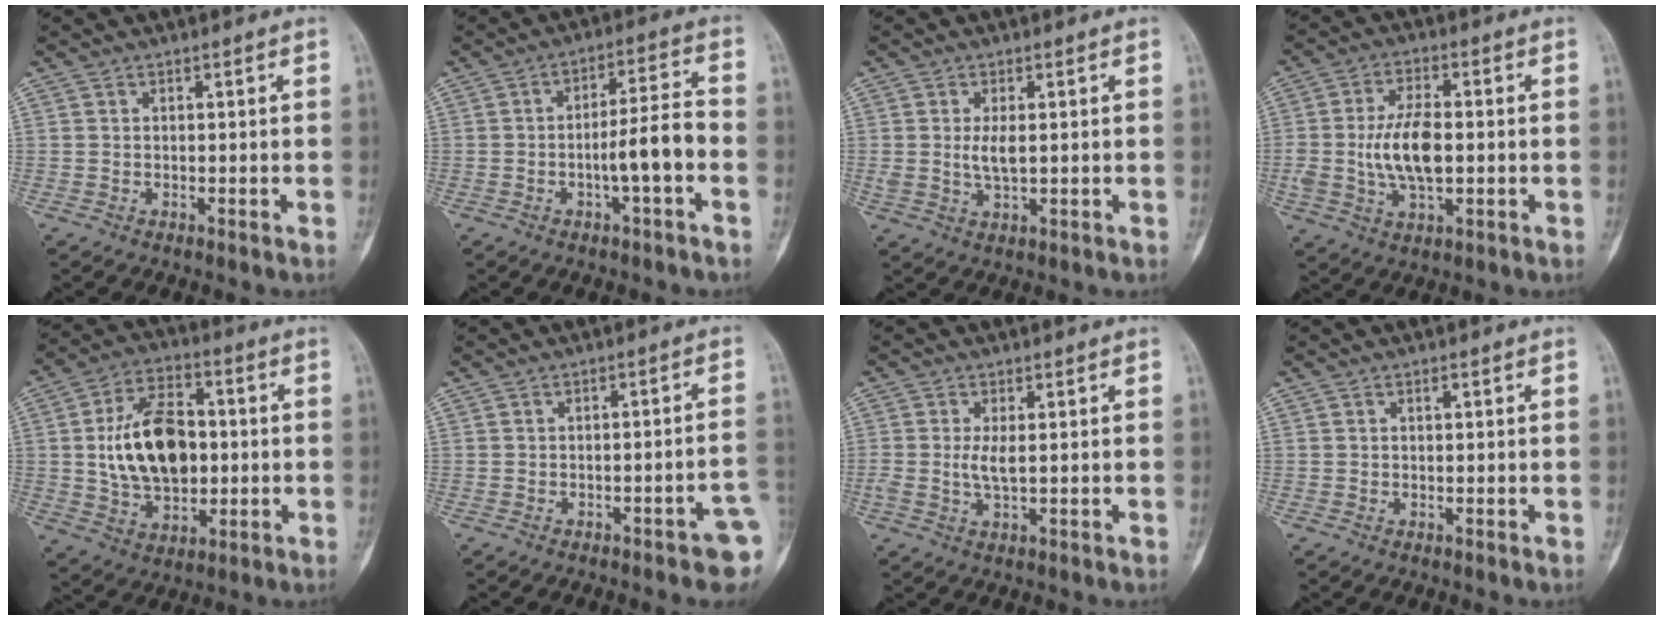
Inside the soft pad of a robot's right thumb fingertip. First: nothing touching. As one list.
[{"total": 8.8, "force": [-2.5, 1.4, 8.3], "torque": [-0.141, 0.033, -0.043]}, {"total": 3.8, "force": [0.5, 1.6, 3.4], "torque": [-0.069, -0.008, 0.015]}, {"total": 10.3, "force": [-0.4, 5.1, 9.0], "torque": [-0.172, 0.005, -0.005]}, {"total": 17.1, "force": [0.6, 10.7, 13.3], "torque": [-0.209, 0.012, 0.012]}, {"total": 7.6, "force": [-3.2, 1.6, 6.7], "torque": [-0.073, 0.021, -0.037]}, {"total": 3.1, "force": [0.2, 1.0, 3.0], "torque": [-0.069, -0.007, 0.006]}, {"total": 0.6, "force": [0.2, 0.2, 0.5], "torque": [-0.007, 0.001, 0.004]}]